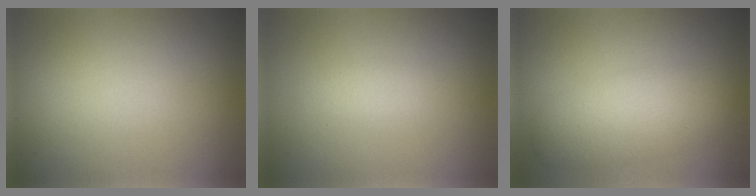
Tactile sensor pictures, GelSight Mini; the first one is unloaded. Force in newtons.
{"total": 1.3, "press": 1.3, "slide": 0.0}
{"total": 5.2, "press": 5.2, "slide": 0.2}